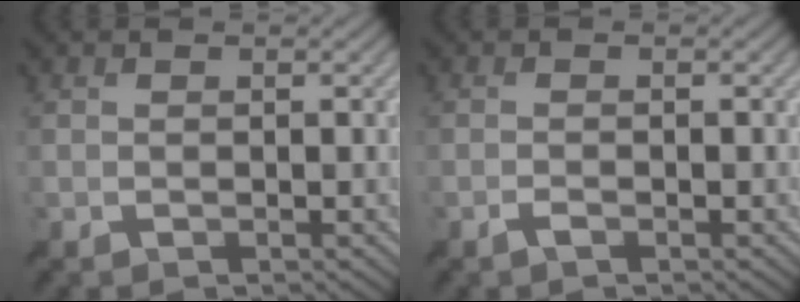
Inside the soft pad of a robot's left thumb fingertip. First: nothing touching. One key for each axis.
{"total": 1.0, "fx": -0.7, "fy": 0.2, "fz": 0.7, "tx": -0.012, "ty": 0.003, "tz": -0.015}